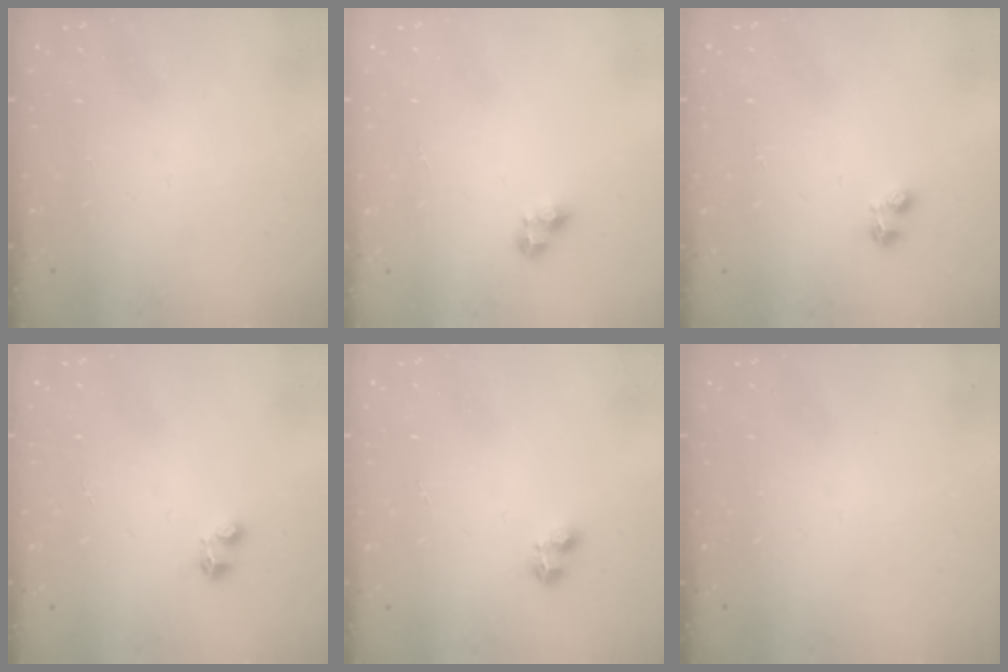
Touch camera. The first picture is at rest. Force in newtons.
{"total": 5.0, "press": 5.0, "slide": 0.6}
{"total": 2.9, "press": 2.8, "slide": 0.6}
{"total": 3.5, "press": 3.4, "slide": 0.5}
{"total": 3.1, "press": 3.1, "slide": 0.5}
{"total": 0.0}